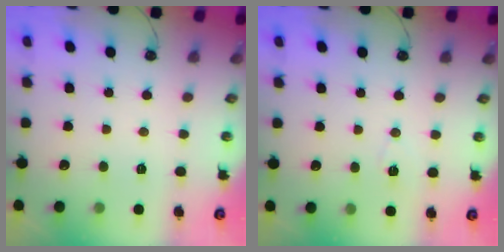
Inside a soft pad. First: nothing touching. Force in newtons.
{"total": 3.6, "press": 2.5, "slide": 2.6}